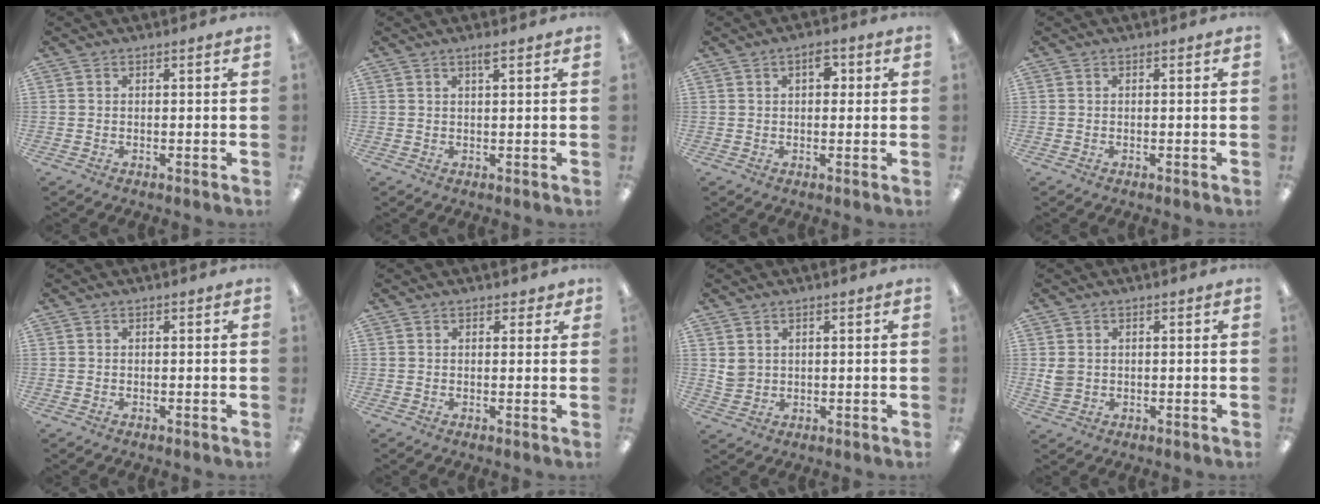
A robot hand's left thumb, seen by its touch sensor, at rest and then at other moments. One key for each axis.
{"total": 2.2, "fx": 1.5, "fy": 0.4, "fz": 1.6, "tx": -0.020, "ty": -0.004, "tz": 0.022}
{"total": 4.2, "fx": 1.5, "fy": 2.2, "fz": 3.2, "tx": -0.033, "ty": -0.005, "tz": 0.018}
{"total": 0.0}
{"total": 0.0}
{"total": 1.9, "fx": 1.2, "fy": 1.2, "fz": 0.8, "tx": -0.008, "ty": 0.000, "tz": 0.019}
{"total": 3.3, "fx": 1.5, "fy": 2.8, "fz": 0.8, "tx": -0.012, "ty": 0.001, "tz": 0.028}
{"total": 3.0, "fx": 0.5, "fy": 2.7, "fz": 1.2, "tx": -0.016, "ty": 0.001, "tz": 0.009}